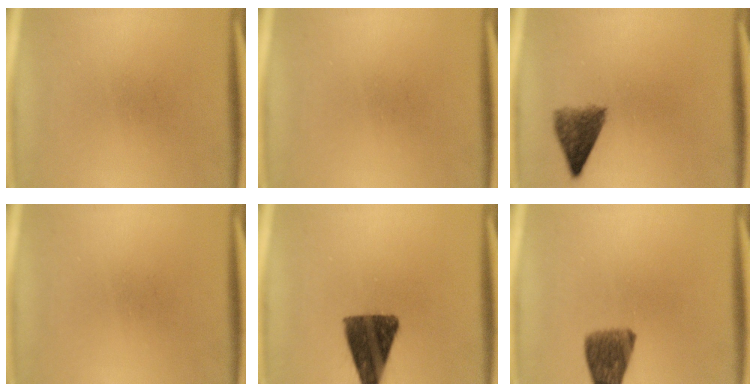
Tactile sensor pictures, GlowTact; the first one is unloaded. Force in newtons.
{"total": 0.0}
{"total": 5.2}
{"total": 0.0}
{"total": 12.4}
{"total": 7.4}